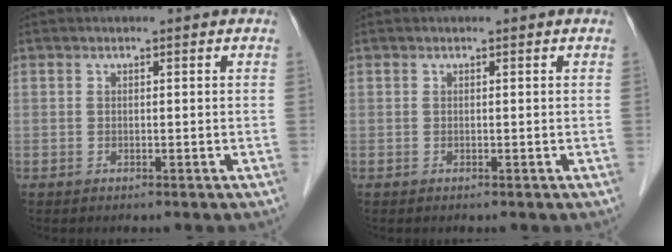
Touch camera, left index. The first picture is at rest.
{"total": 0.0}